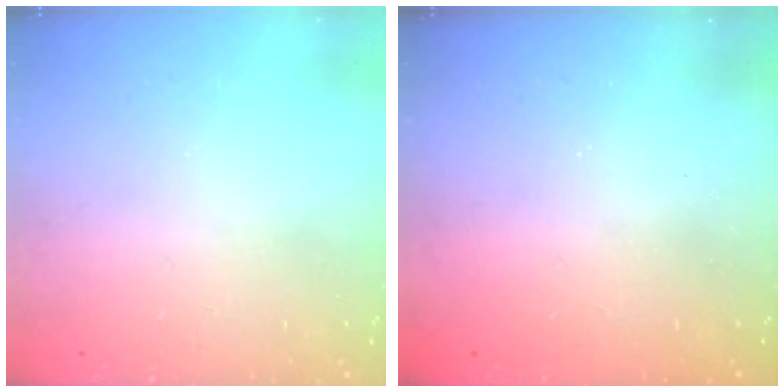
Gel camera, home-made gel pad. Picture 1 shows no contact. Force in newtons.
{"total": 2.2, "press": 2.1, "slide": 0.7}